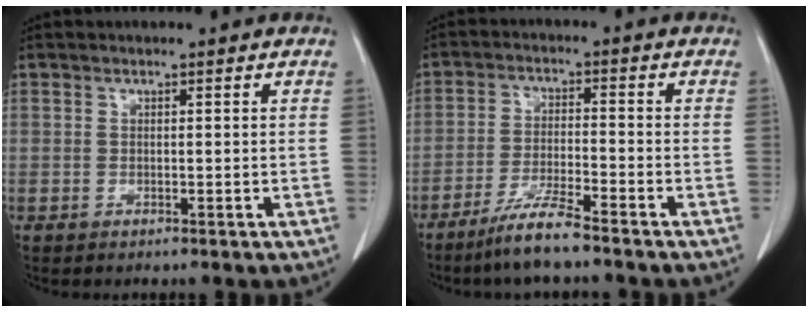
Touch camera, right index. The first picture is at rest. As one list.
[{"total": 6.4, "force": [-5.1, -0.2, 3.9], "torque": [-0.079, -0.020, -0.101]}]